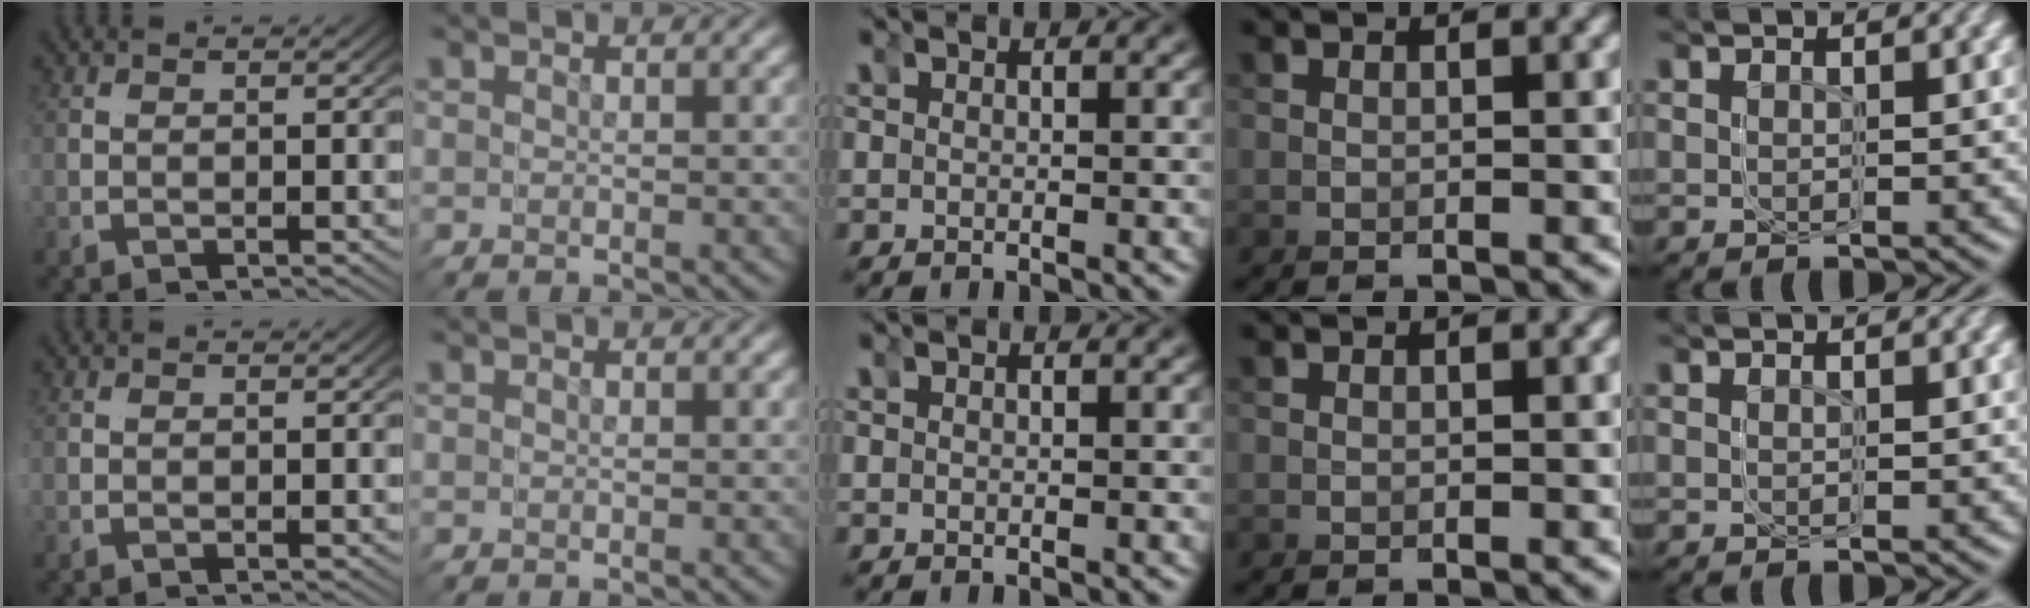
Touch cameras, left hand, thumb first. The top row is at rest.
{}